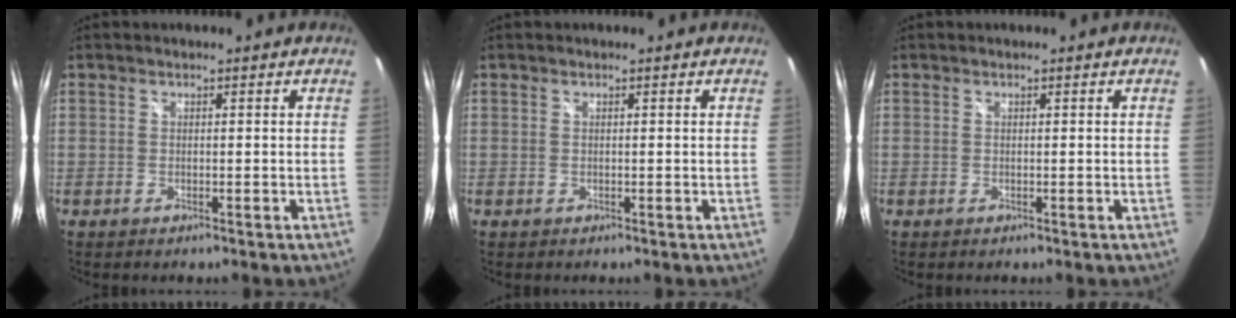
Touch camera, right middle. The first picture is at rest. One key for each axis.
{"total": 0.0}
{"total": 0.0}